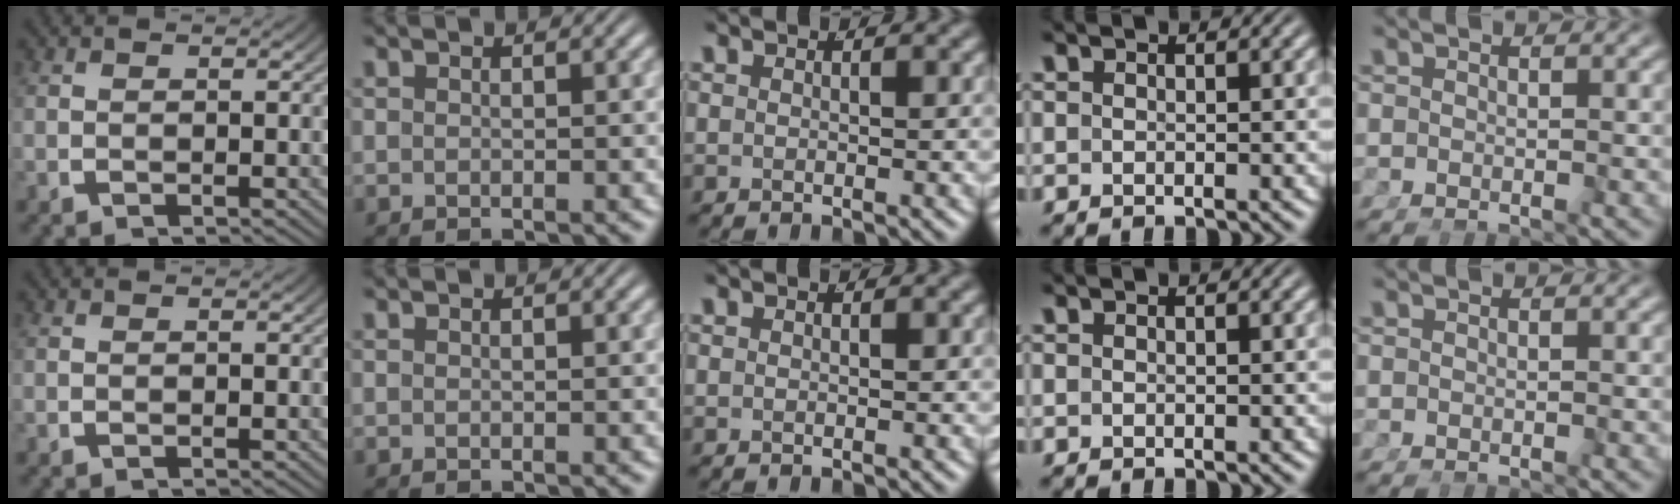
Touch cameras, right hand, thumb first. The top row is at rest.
{}